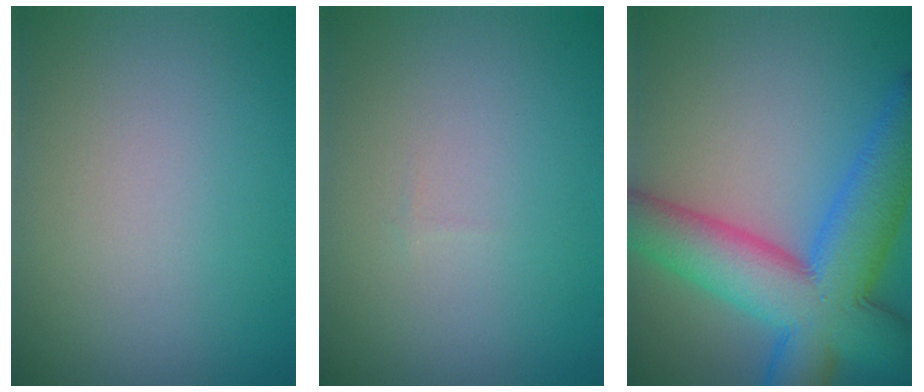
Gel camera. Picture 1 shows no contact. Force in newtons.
{"total": 0.0}
{"total": 11.8, "press": 11.8, "slide": 0.3}